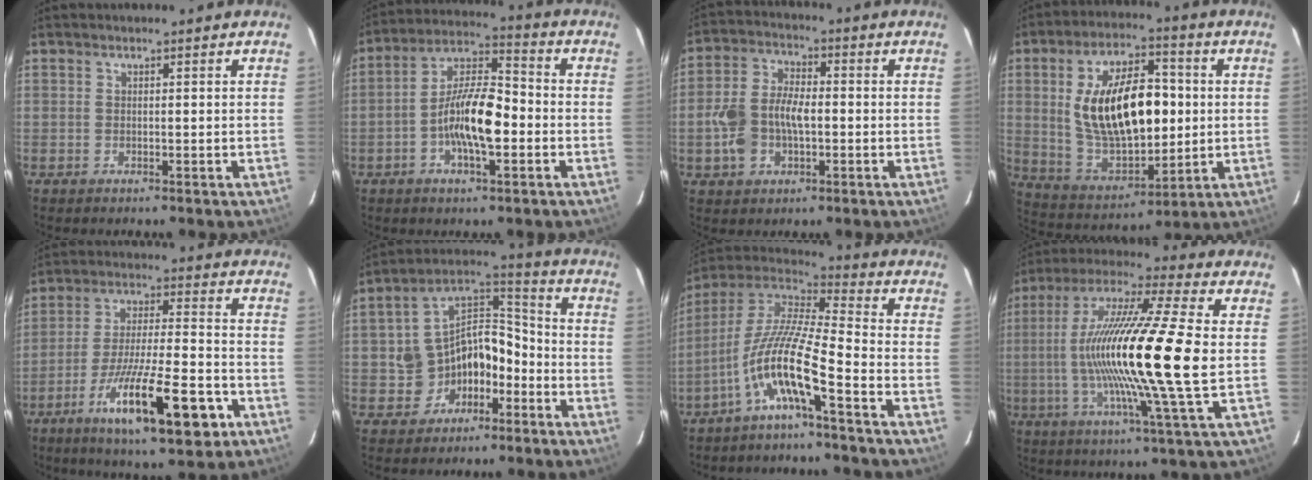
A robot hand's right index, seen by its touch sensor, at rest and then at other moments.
{"total": 12.0, "force": [-3.2, 4.0, 10.9], "torque": [-0.211, 0.010, -0.061]}
{"total": 10.4, "force": [-2.0, 6.6, 7.8], "torque": [-0.167, 0.013, -0.033]}
{"total": 20.5, "force": [1.9, 10.1, 17.8], "torque": [-0.327, 0.012, 0.052]}
{"total": 18.2, "force": [-9.2, 3.6, 15.3], "torque": [-0.276, -0.033, -0.146]}
{"total": 10.5, "force": [-5.1, 8.1, 4.3], "torque": [-0.095, 0.057, -0.064]}
{"total": 12.6, "force": [-5.8, 1.2, 11.1], "torque": [-0.213, 0.003, -0.116]}
{"total": 21.0, "force": [-0.4, -0.6, 21.0], "torque": [-0.384, -0.002, -0.022]}